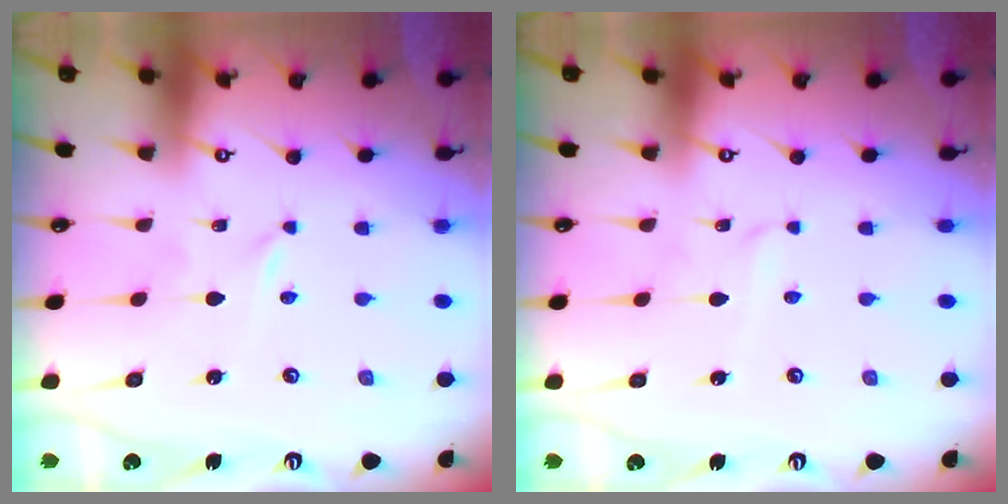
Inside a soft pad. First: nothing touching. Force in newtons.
{"total": 1.5, "press": 1.5, "slide": 0.2}